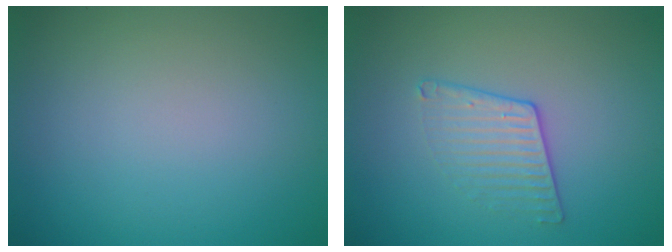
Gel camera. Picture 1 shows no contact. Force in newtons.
{"total": 2.0, "press": 1.5, "slide": 1.3}